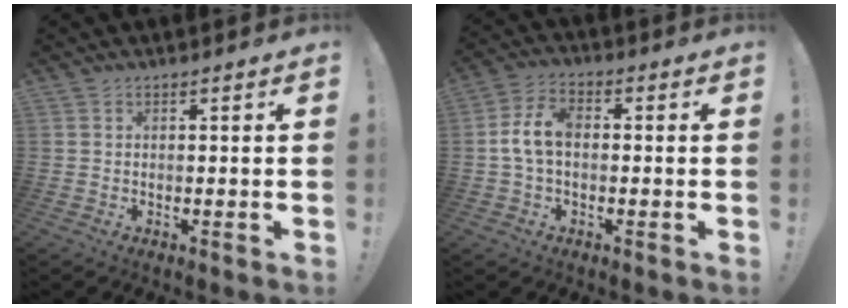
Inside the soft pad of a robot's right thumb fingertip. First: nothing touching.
{"total": 8.2, "force": [-0.3, 5.0, 6.5], "torque": [-0.127, 0.011, -0.003]}